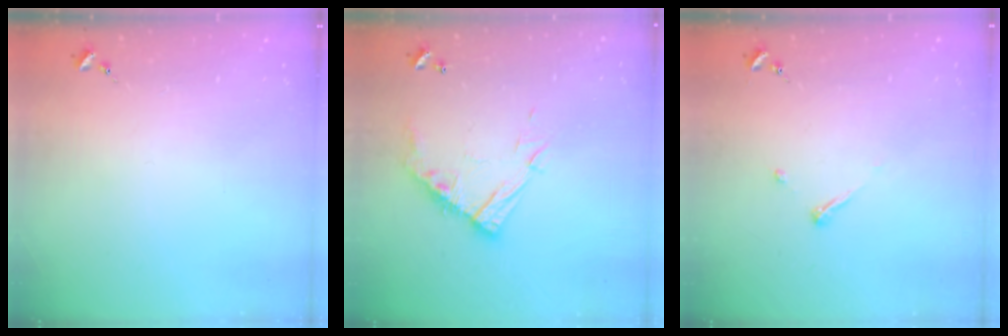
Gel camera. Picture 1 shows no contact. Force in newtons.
{"total": 13.1, "press": 13.1, "slide": 1.1}
{"total": 4.5, "press": 4.5, "slide": 0.4}